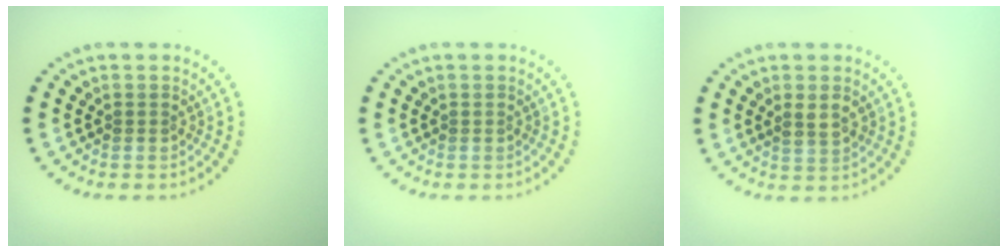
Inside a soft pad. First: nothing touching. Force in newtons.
{"total": 0.0}
{"total": 1.6, "press": 1.6, "slide": 0.4}